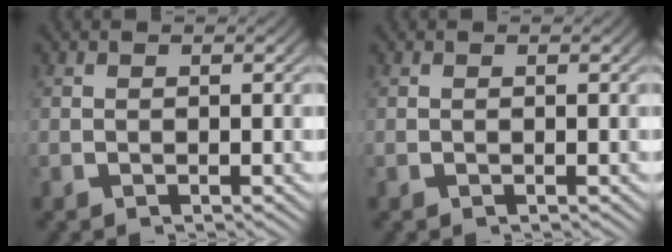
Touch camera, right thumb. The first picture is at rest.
{"total": 0.0}